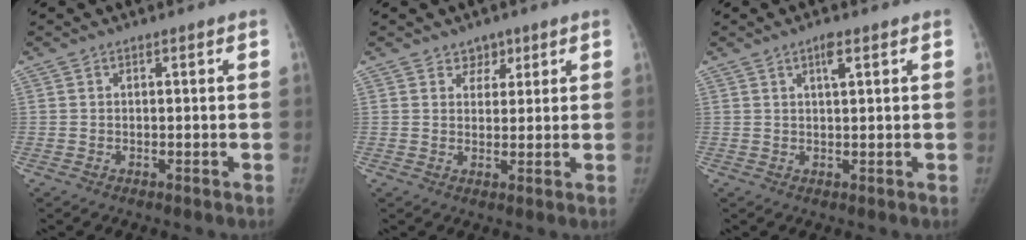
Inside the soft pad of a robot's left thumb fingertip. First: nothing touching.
{"total": 3.3, "force": [2.2, 2.4, 0.6], "torque": [0.019, -0.011, 0.029]}
{"total": 2.6, "force": [1.4, 0.7, 2.1], "torque": [-0.035, -0.002, 0.025]}